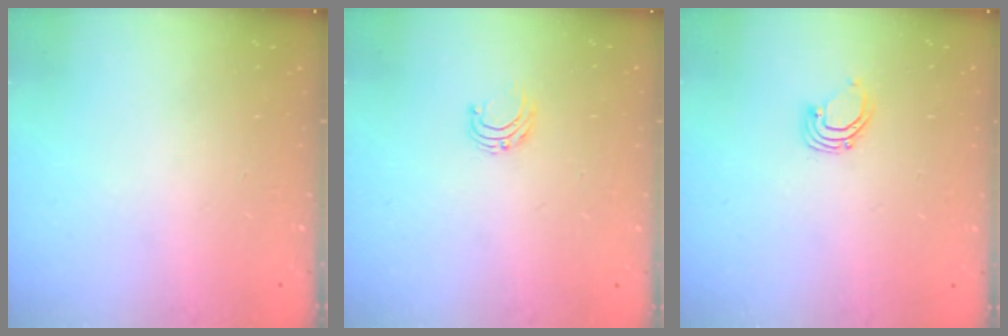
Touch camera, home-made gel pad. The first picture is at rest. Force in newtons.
{"total": 4.6, "press": 4.6, "slide": 0.5}
{"total": 2.7, "press": 2.7, "slide": 0.2}